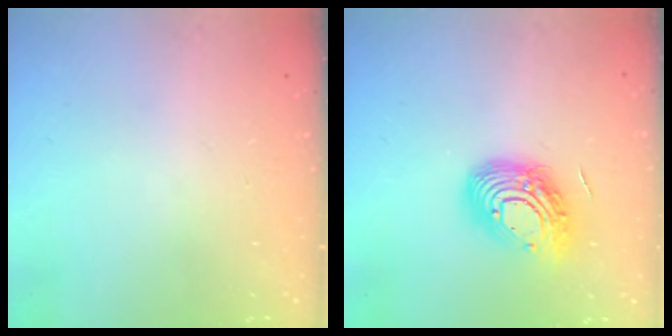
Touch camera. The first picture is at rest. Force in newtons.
{"total": 14.8, "press": 14.7, "slide": 1.0}